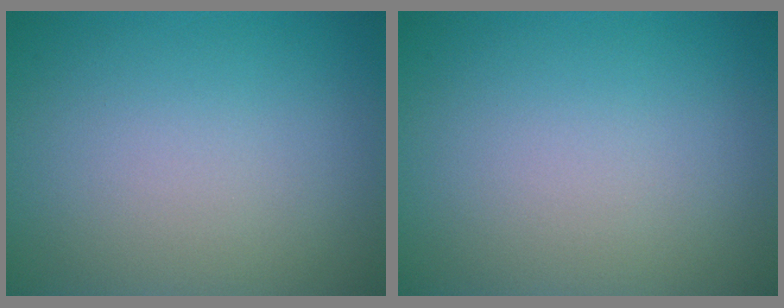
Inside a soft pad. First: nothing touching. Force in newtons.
{"total": 0.0}